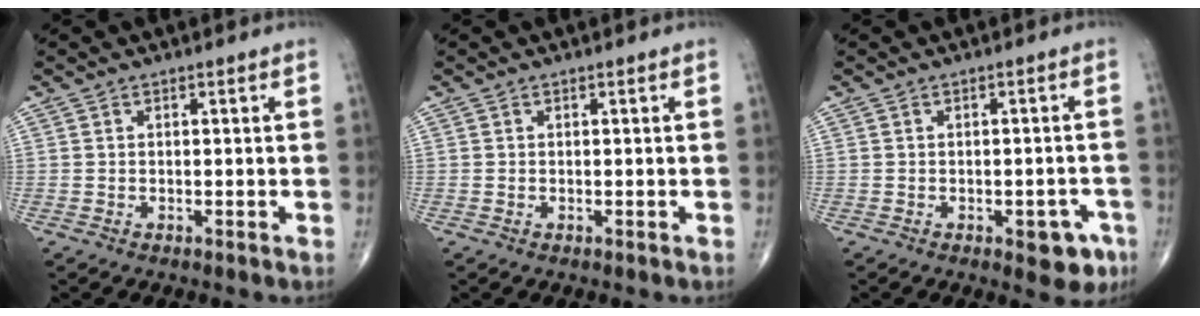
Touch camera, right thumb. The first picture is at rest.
{"total": 0.0}
{"total": 5.7, "force": [-2.7, 2.8, 4.1], "torque": [-0.023, 0.015, -0.027]}